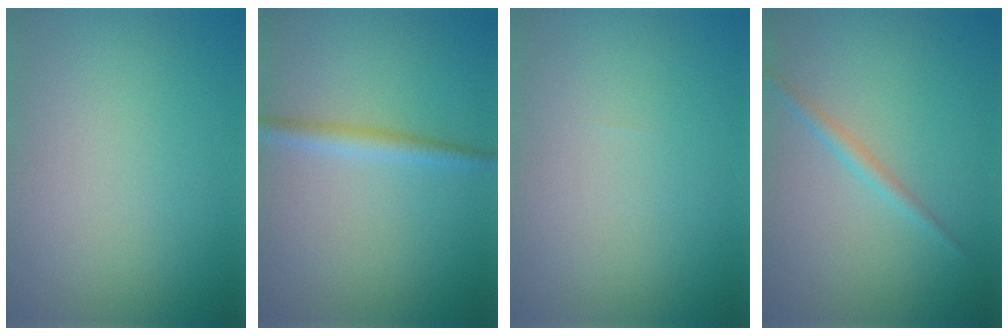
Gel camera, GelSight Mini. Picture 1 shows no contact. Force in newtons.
{"total": 2.0, "press": 2.0, "slide": 0.0}
{"total": 0.0}
{"total": 1.4, "press": 1.4, "slide": 0.0}